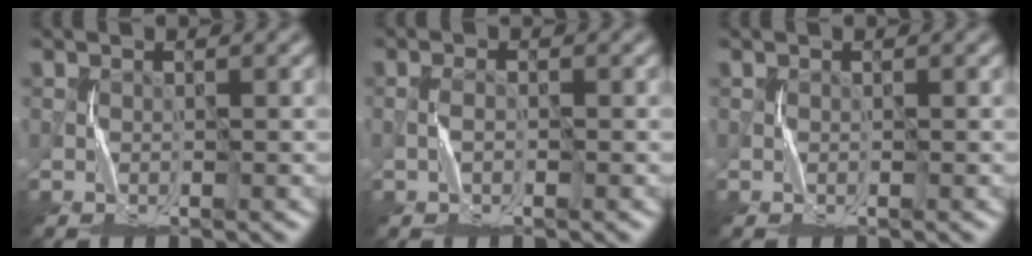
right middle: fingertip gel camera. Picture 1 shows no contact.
{"total": 0.8, "force": [-0.6, 0.0, 0.5], "torque": [-0.012, 0.004, -0.014]}
{"total": 0.0}